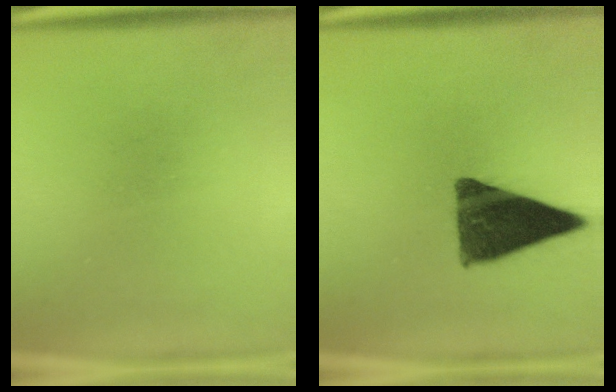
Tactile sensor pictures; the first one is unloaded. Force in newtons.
{"total": 12.9}